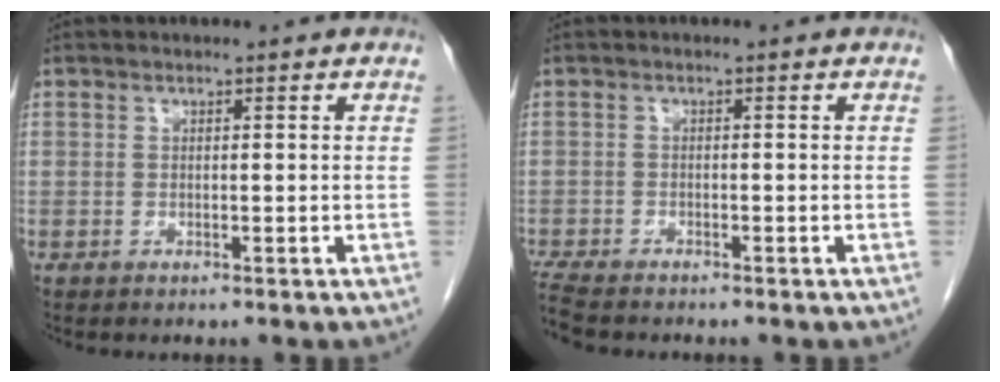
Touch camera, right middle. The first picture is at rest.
{"total": 5.6, "force": [-4.8, 1.0, 2.6], "torque": [-0.049, -0.016, -0.083]}